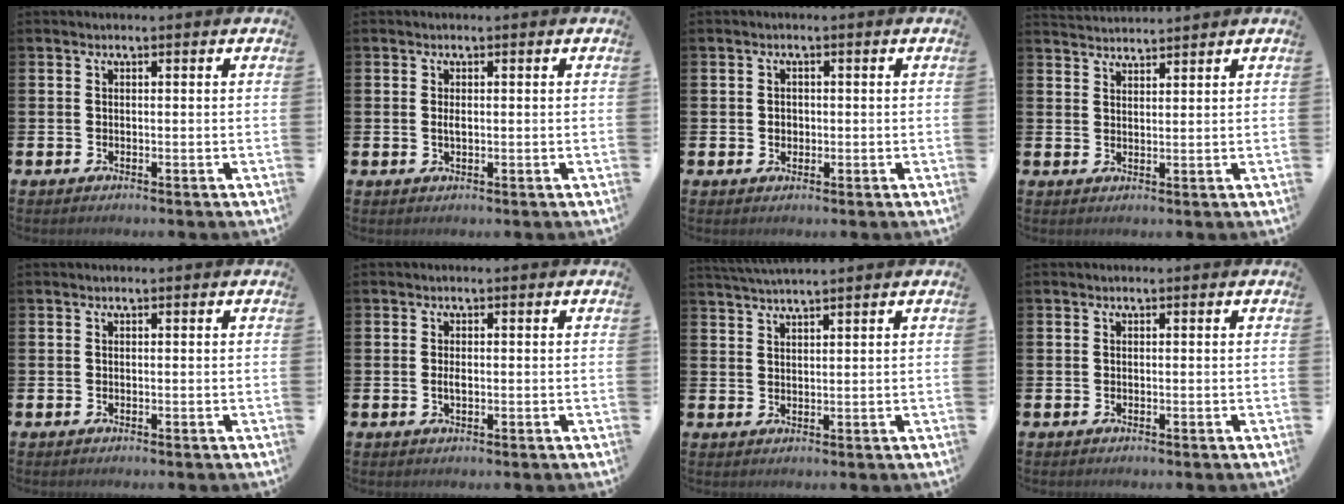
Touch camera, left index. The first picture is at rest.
{"total": 0.9, "force": [0.1, 0.4, 0.8], "torque": [-0.015, 0.002, 0.001]}
{"total": 1.3, "force": [0.1, 1.2, 0.6], "torque": [0.004, 0.003, -0.004]}
{"total": 2.8, "force": [2.8, 0.0, -0.1], "torque": [-0.001, -0.014, 0.051]}
{"total": 0.0}
{"total": 1.2, "force": [0.0, 0.5, 1.1], "torque": [-0.020, 0.002, -0.003]}
{"total": 2.8, "force": [2.8, -0.3, 0.3], "torque": [-0.019, -0.005, 0.054]}
{"total": 0.0}